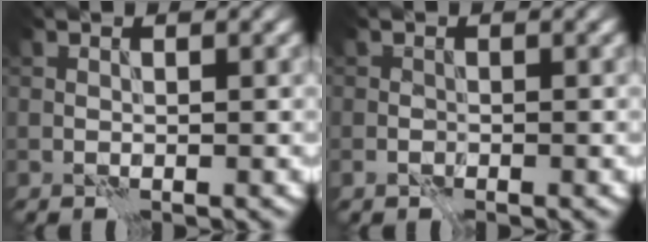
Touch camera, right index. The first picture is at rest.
{"total": 0.7, "force": [-0.5, 0.5, 0.2], "torque": [-0.002, 0.000, -0.010]}